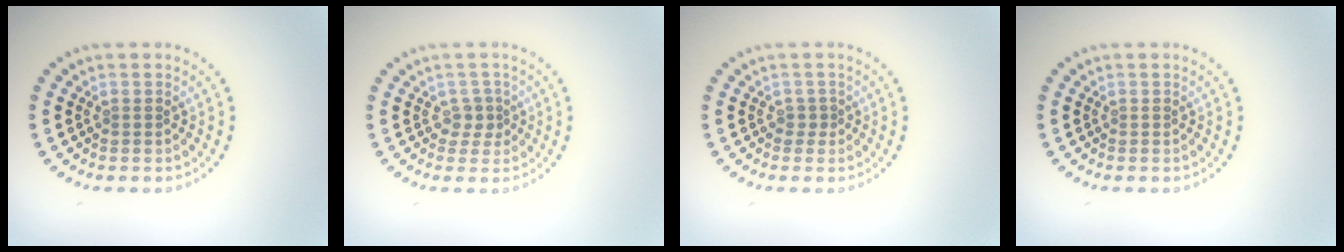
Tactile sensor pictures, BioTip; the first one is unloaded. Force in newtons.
{"total": 1.6, "press": 1.3, "slide": 1.0}
{"total": 0.6, "press": 0.2, "slide": 0.6}
{"total": 0.0}